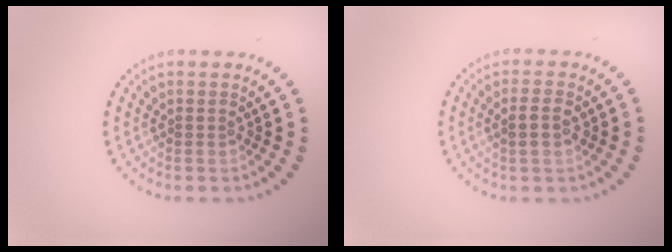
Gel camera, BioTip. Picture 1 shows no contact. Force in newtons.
{"total": 1.7, "press": 1.6, "slide": 0.2}